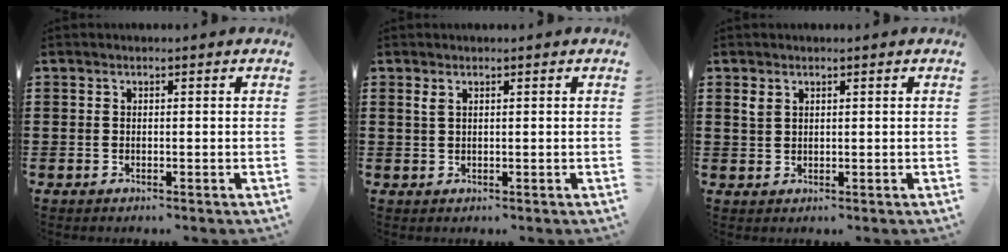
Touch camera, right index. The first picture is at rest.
{"total": 1.1, "force": [0.6, 0.4, 0.8], "torque": [-0.018, 0.004, 0.010]}
{"total": 1.8, "force": [1.0, 1.1, 1.0], "torque": [-0.024, 0.004, 0.019]}